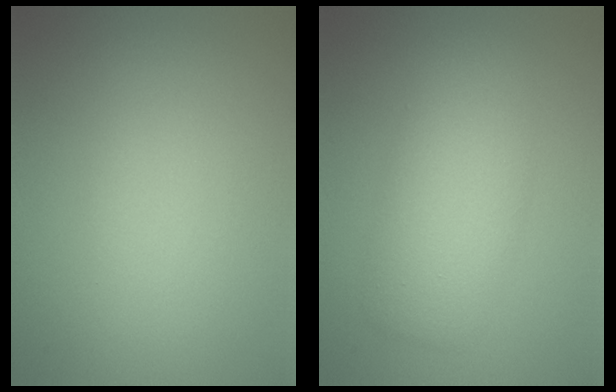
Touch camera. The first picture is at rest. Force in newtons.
{"total": 3.7, "press": 3.7, "slide": 0.2}